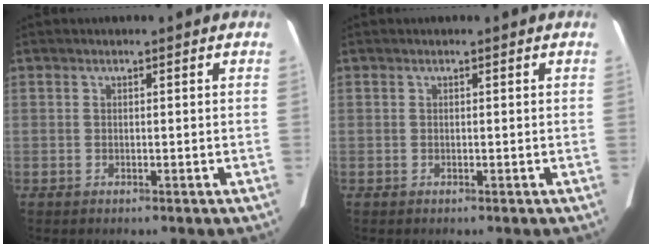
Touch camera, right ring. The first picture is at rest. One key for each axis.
{"total": 0.0}